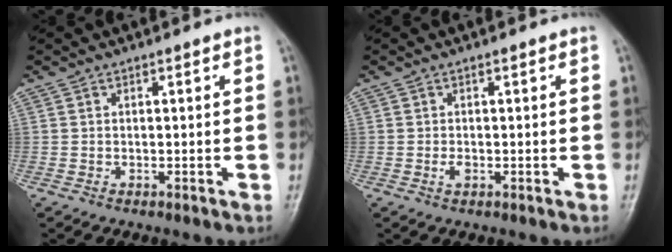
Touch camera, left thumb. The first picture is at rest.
{"total": 1.2, "force": [-0.2, 0.7, 1.0], "torque": [-0.015, 0.000, -0.004]}